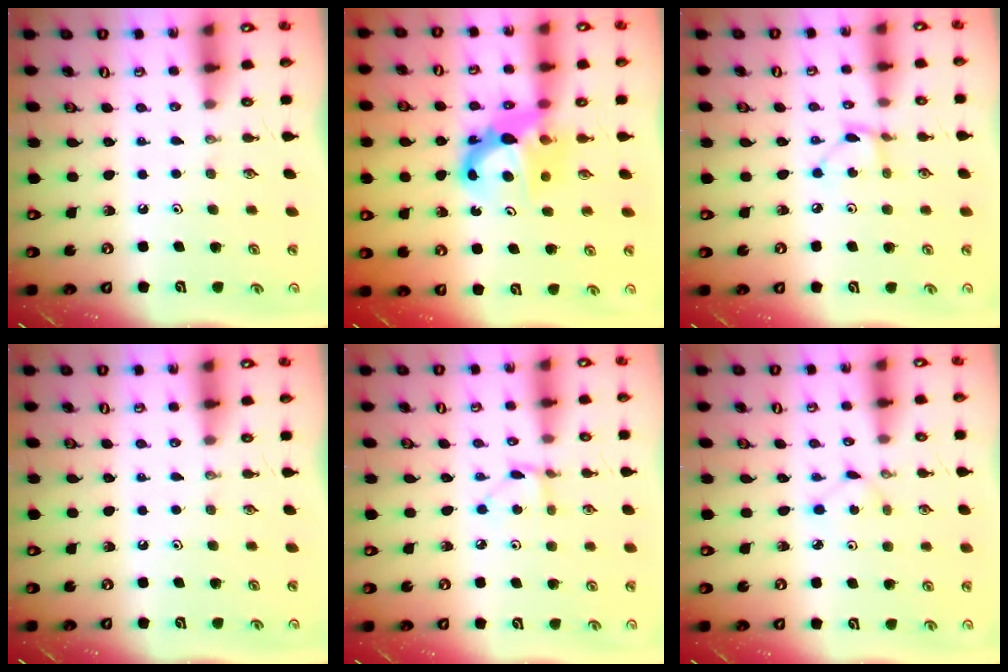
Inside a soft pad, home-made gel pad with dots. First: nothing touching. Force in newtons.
{"total": 8.4, "press": 8.4, "slide": 0.9}
{"total": 2.6, "press": 2.6, "slide": 0.1}
{"total": 0.0}
{"total": 3.2, "press": 3.1, "slide": 0.4}
{"total": 1.6, "press": 1.6, "slide": 0.2}